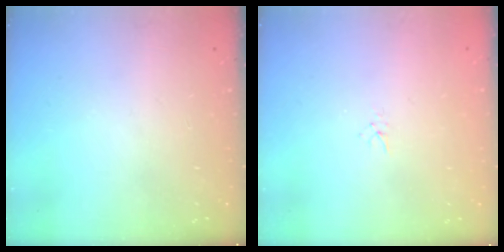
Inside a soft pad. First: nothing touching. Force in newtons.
{"total": 1.5, "press": 1.5, "slide": 0.1}